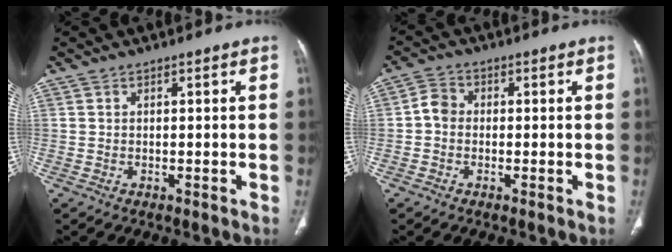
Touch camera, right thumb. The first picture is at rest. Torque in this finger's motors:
{"motor_torque": [0.03, 0.15, 0.41, -0.35, -0.01]}